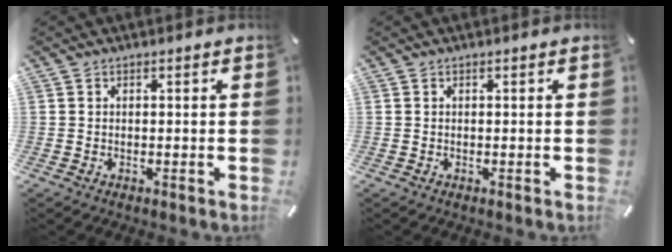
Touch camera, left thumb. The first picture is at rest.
{"total": 0.0}